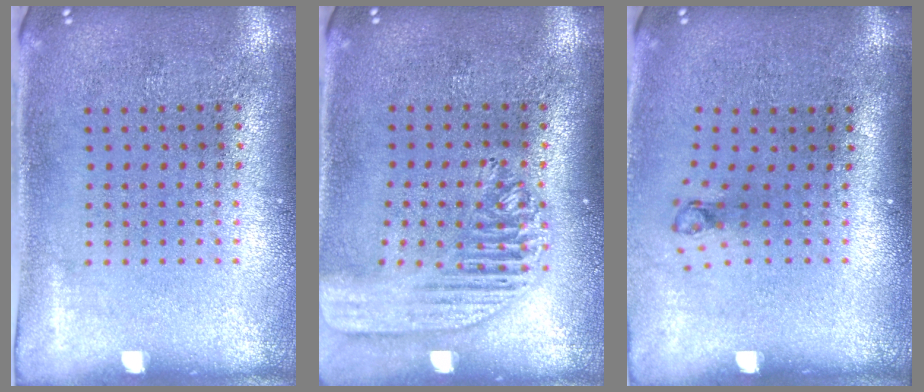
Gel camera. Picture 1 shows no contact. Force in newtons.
{"total": 1.9, "press": 1.7, "slide": 0.9}
{"total": 0.8, "press": 0.3, "slide": 0.7}